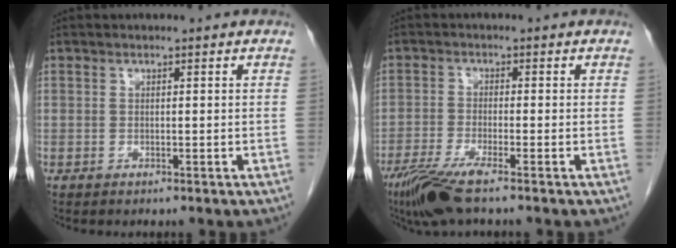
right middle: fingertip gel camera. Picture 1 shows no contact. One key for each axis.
{"total": 6.5, "fx": -4.6, "fy": 0.2, "fz": 4.6, "tx": -0.094, "ty": -0.021, "tz": -0.089}